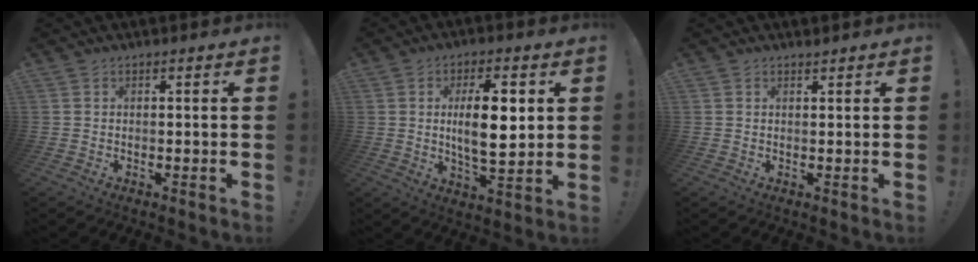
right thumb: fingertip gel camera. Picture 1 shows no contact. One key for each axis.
{"total": 13.1, "fx": 2.0, "fy": 5.0, "fz": 11.9, "tx": -0.197, "ty": -0.011, "tz": 0.025}
{"total": 0.9, "fx": 0.8, "fy": -0.3, "fz": 0.0, "tx": 0.007, "ty": -0.006, "tz": 0.014}